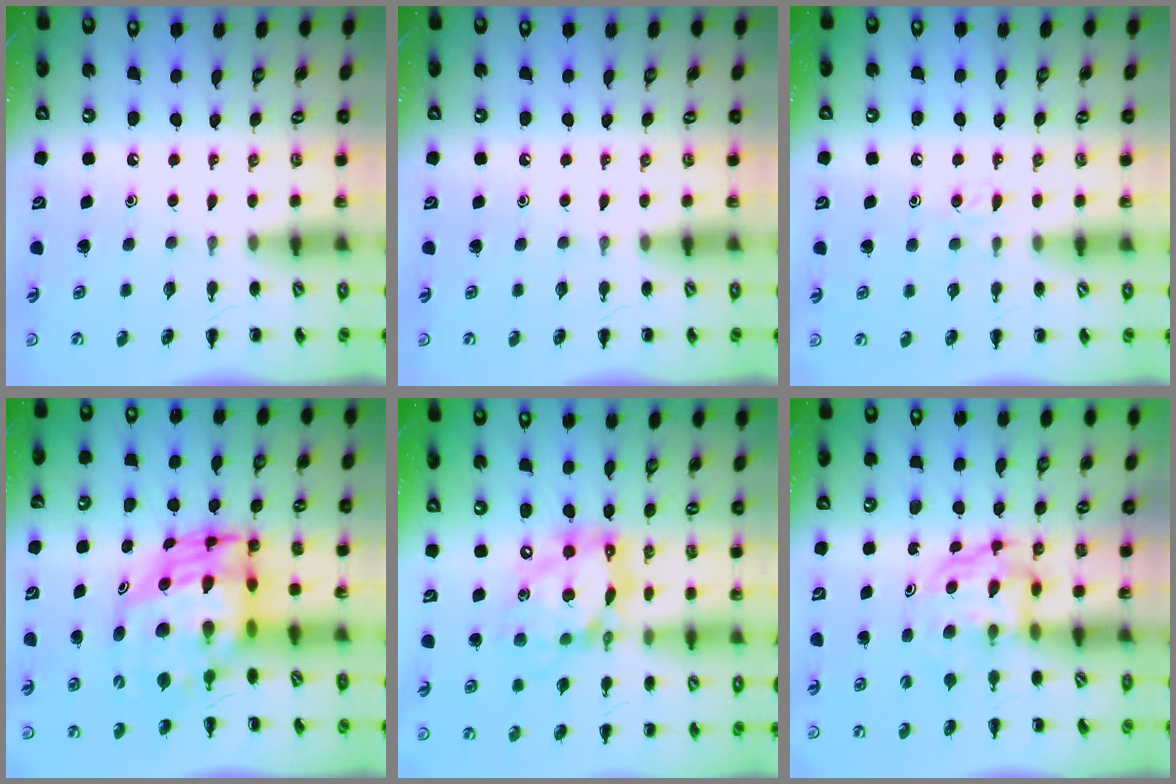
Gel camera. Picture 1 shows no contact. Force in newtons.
{"total": 0.0}
{"total": 3.2, "press": 3.0, "slide": 1.1}
{"total": 8.6, "press": 8.3, "slide": 2.2}
{"total": 14.0, "press": 13.6, "slide": 3.6}
{"total": 3.9, "press": 3.9, "slide": 0.2}